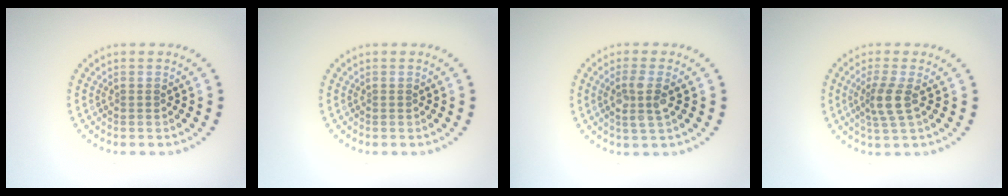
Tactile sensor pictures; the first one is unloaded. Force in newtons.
{"total": 0.0}
{"total": 2.6, "press": 2.2, "slide": 1.3}
{"total": 2.6, "press": 2.1, "slide": 1.6}